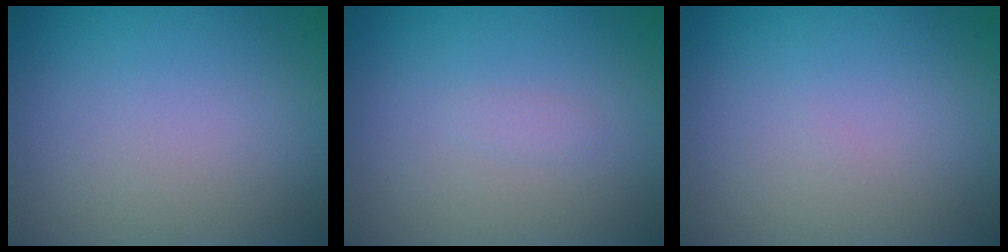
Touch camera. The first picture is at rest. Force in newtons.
{"total": 0.5, "press": 0.5, "slide": 0.0}
{"total": 0.0}